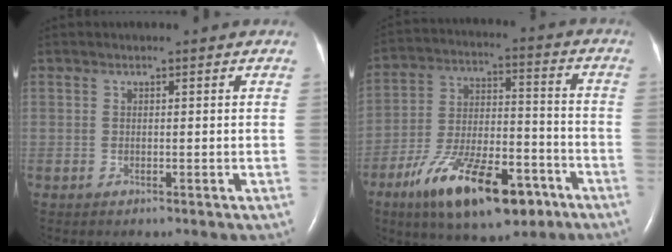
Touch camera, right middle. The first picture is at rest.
{"total": 18.3, "force": [-10.7, 6.6, 13.3], "torque": [-0.230, 0.000, -0.176]}